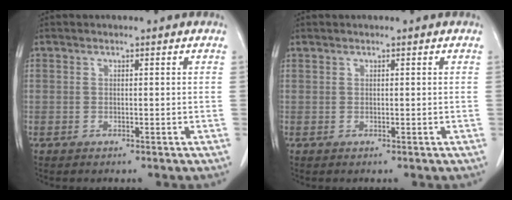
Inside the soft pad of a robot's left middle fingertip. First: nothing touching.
{"total": 0.0}